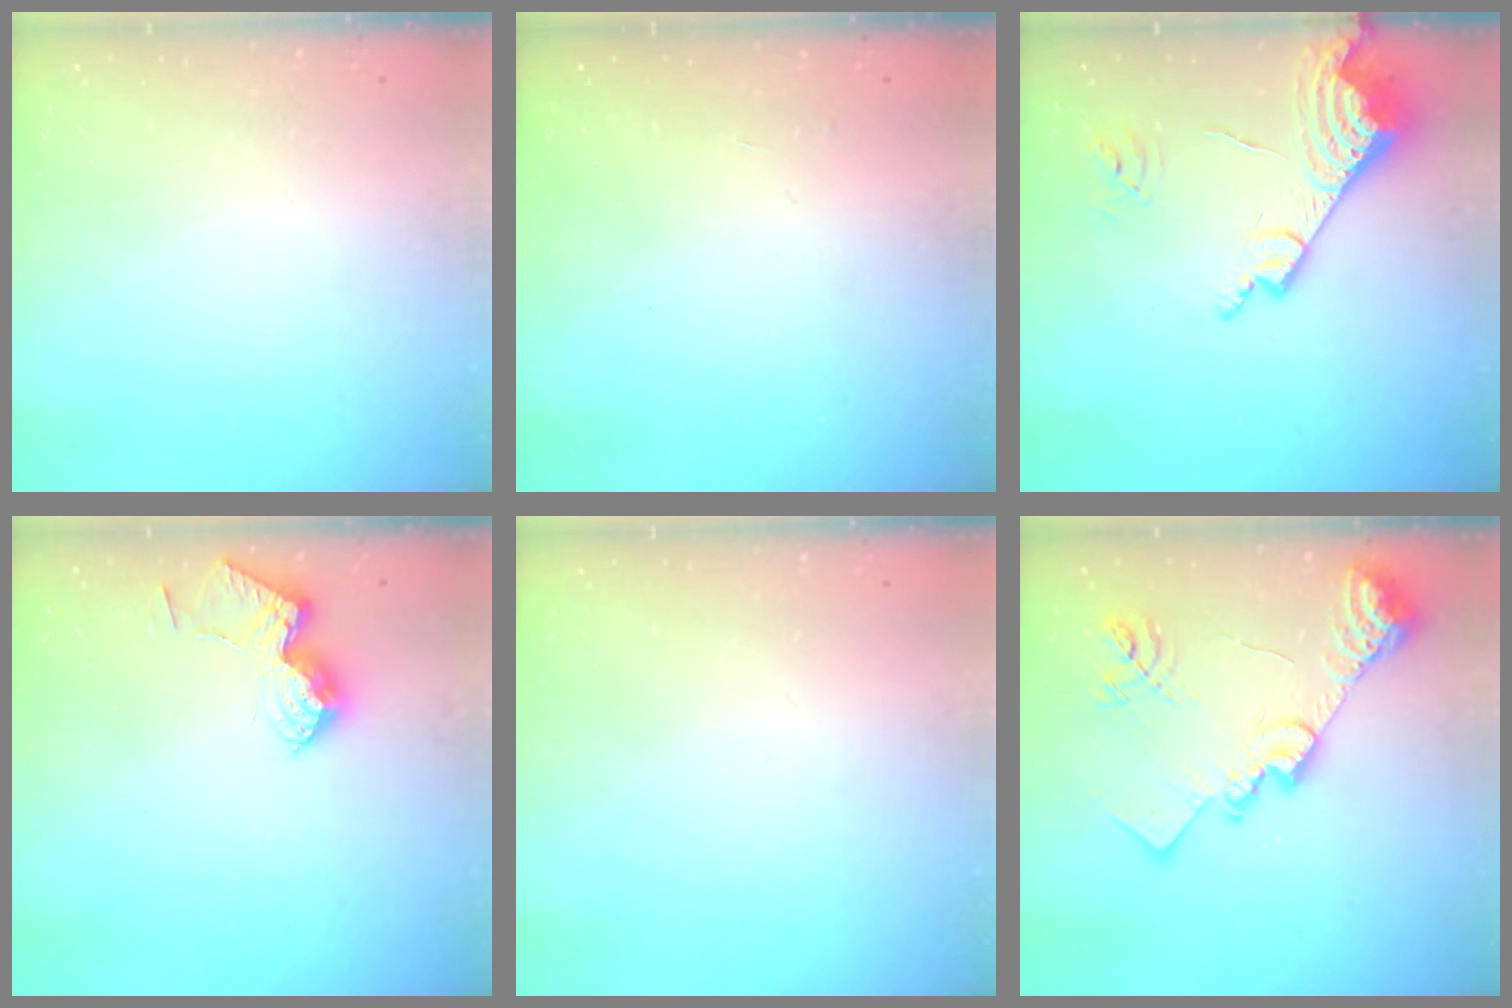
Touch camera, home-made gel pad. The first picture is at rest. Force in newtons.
{"total": 2.2, "press": 2.2, "slide": 0.4}
{"total": 15.7, "press": 15.5, "slide": 2.0}
{"total": 12.5, "press": 12.5, "slide": 0.7}
{"total": 0.0}
{"total": 20.8, "press": 20.8, "slide": 1.8}